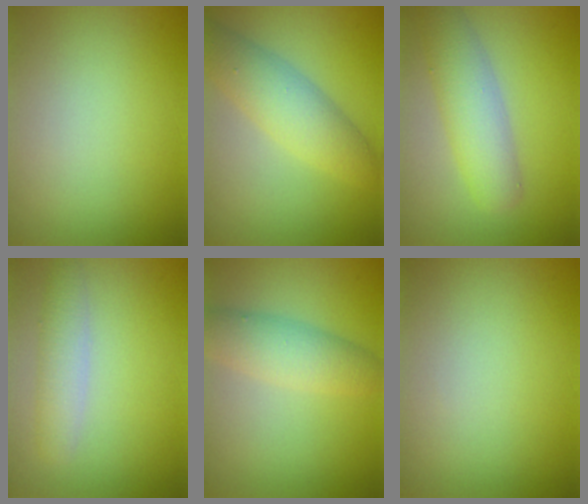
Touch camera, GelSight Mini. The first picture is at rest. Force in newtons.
{"total": 4.9, "press": 4.9, "slide": 0.2}
{"total": 4.8, "press": 4.8, "slide": 0.2}
{"total": 2.6, "press": 2.6, "slide": 0.1}
{"total": 3.9, "press": 3.9, "slide": 0.0}
{"total": 0.0}